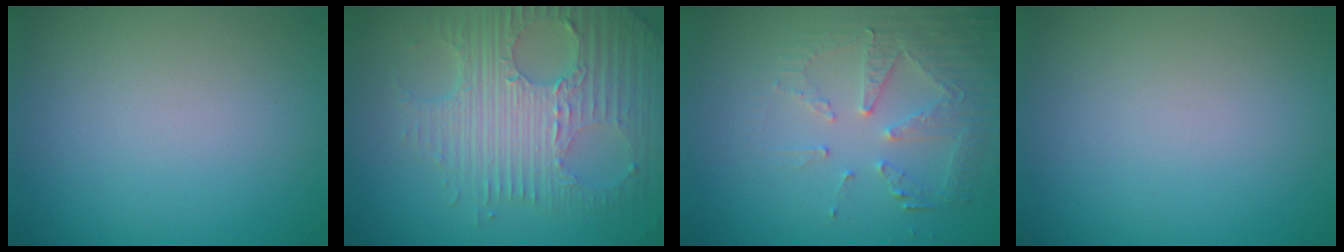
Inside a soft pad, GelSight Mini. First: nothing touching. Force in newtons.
{"total": 8.0, "press": 5.7, "slide": 5.6}
{"total": 5.3, "press": 3.6, "slide": 3.8}
{"total": 0.0}